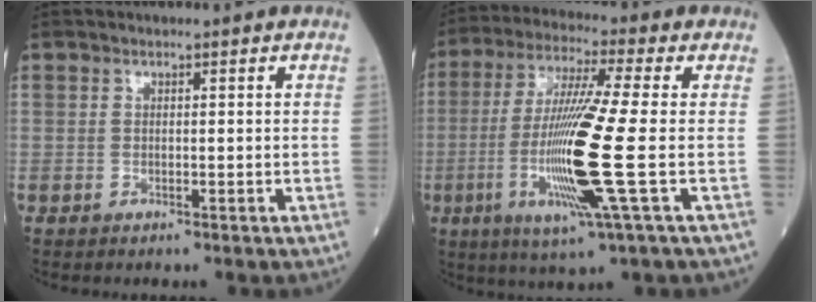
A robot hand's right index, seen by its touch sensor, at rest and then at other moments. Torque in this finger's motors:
{"motor_torque": [1.30, -0.84, 1.05, 0.21]}